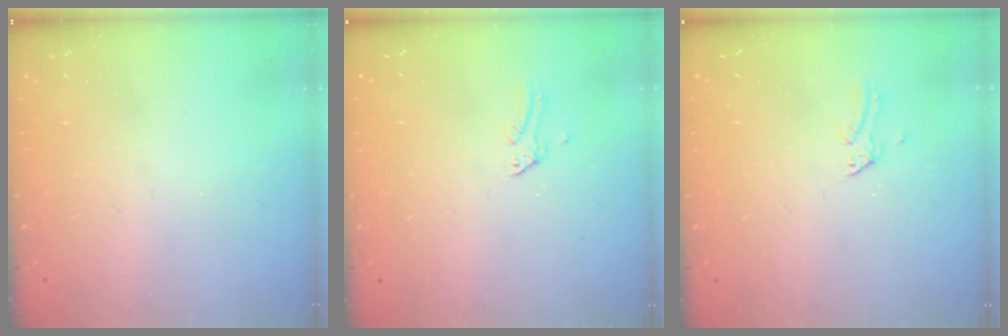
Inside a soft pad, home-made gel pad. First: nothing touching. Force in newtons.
{"total": 0.0}
{"total": 0.0}